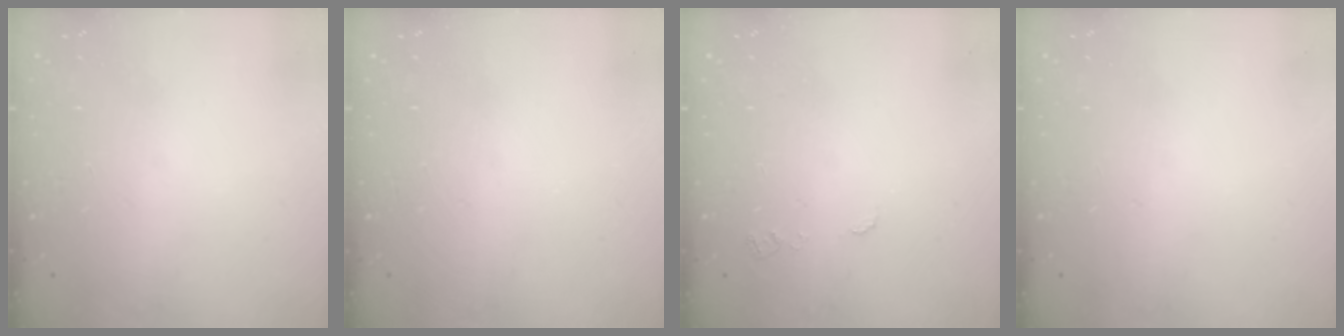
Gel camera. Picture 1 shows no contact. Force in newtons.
{"total": 0.0}
{"total": 5.3, "press": 5.2, "slide": 0.5}
{"total": 0.0}